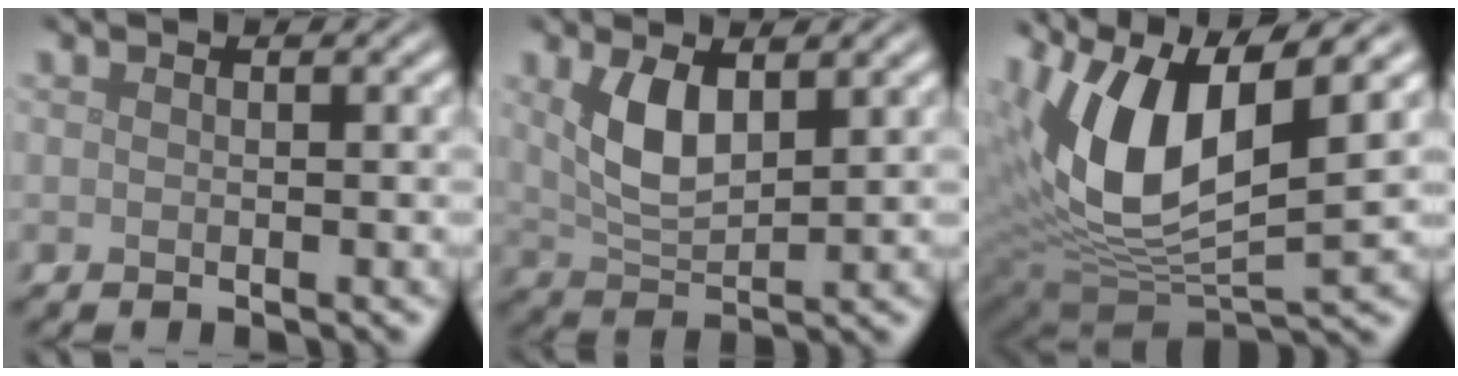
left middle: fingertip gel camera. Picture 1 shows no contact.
{"total": 4.3, "force": [1.6, 1.9, 3.5], "torque": [-0.076, -0.001, 0.033]}
{"total": 12.1, "force": [4.0, 5.5, 10.0], "torque": [-0.200, -0.003, 0.074]}